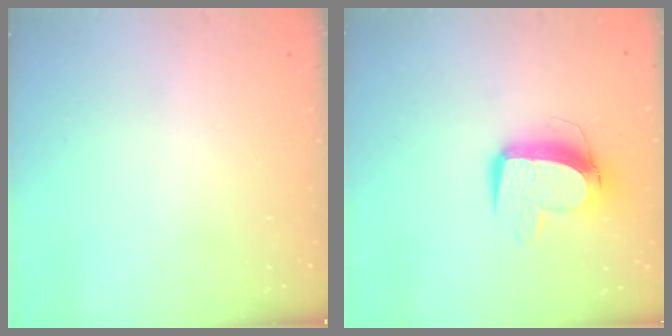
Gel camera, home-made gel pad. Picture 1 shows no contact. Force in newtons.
{"total": 11.0, "press": 11.0, "slide": 1.4}